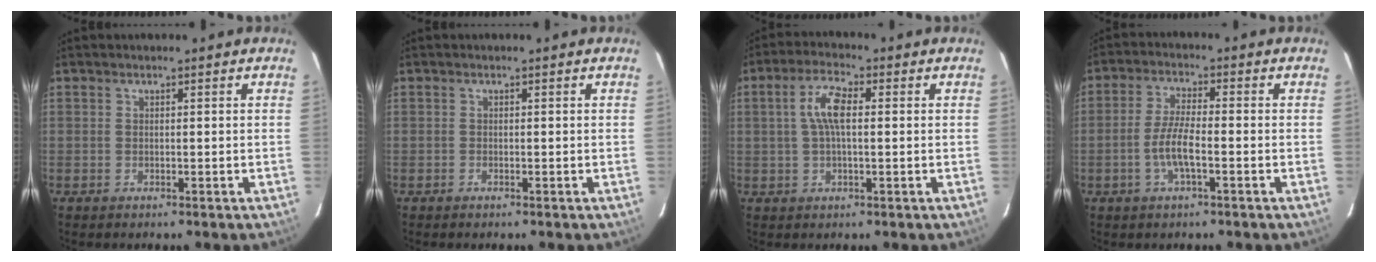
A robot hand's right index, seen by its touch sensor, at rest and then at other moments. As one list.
[{"total": 0.0}, {"total": 6.1, "force": [0.8, 2.1, 5.7], "torque": [-0.113, 0.015, 0.015]}, {"total": 6.0, "force": [-2.1, 1.2, 5.4], "torque": [-0.113, 0.000, -0.041]}]